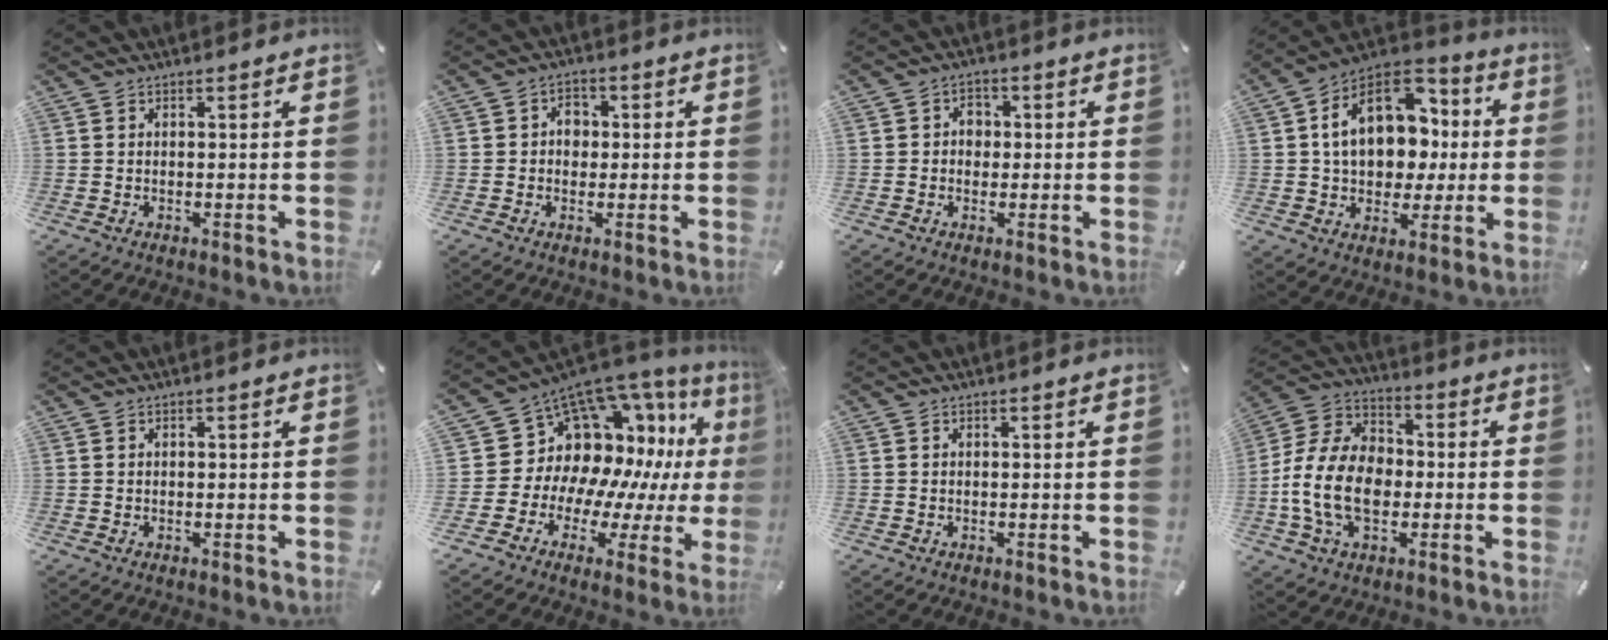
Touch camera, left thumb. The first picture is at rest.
{"total": 3.9, "force": [-0.2, 3.3, 2.1], "torque": [-0.019, 0.001, -0.011]}
{"total": 3.4, "force": [-0.4, 2.9, 1.8], "torque": [-0.020, 0.003, -0.013]}
{"total": 17.4, "force": [2.7, 13.3, 10.8], "torque": [-0.180, 0.002, 0.056]}
{"total": 0.0}
{"total": 15.6, "force": [6.1, 12.7, 6.6], "torque": [-0.096, -0.091, 0.132]}
{"total": 0.0}
{"total": 15.3, "force": [-3.3, 11.1, 10.1], "torque": [-0.236, 0.020, -0.060]}